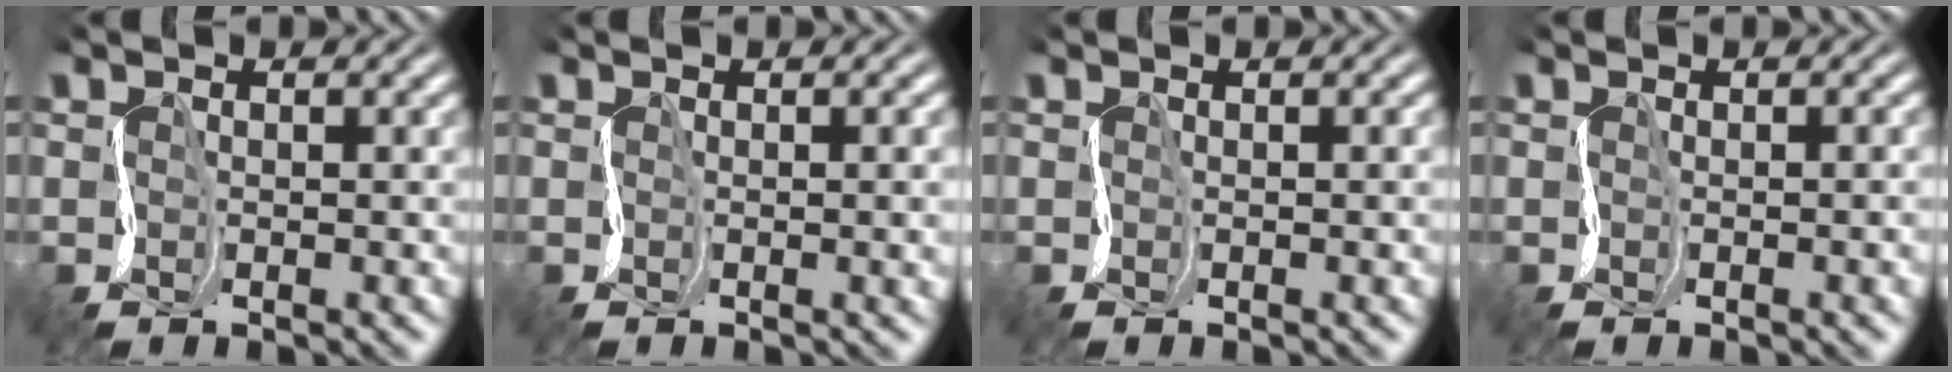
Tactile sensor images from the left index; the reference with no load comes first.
{"total": 4.0, "force": [0.4, 1.8, 3.5], "torque": [-0.021, 0.014, -0.002]}
{"total": 1.3, "force": [0.1, 0.6, 1.2], "torque": [-0.002, 0.004, -0.006]}
{"total": 3.3, "force": [-0.2, 1.6, 2.9], "torque": [-0.018, 0.010, -0.007]}